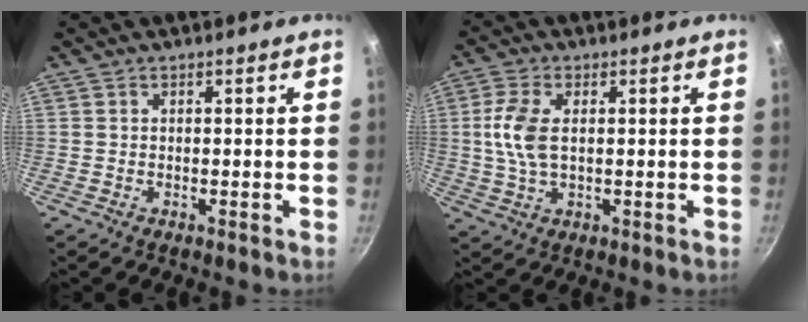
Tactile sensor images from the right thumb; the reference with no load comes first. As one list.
[{"total": 7.4, "force": [0.9, 4.0, 6.2], "torque": [-0.132, 0.005, 0.016]}]